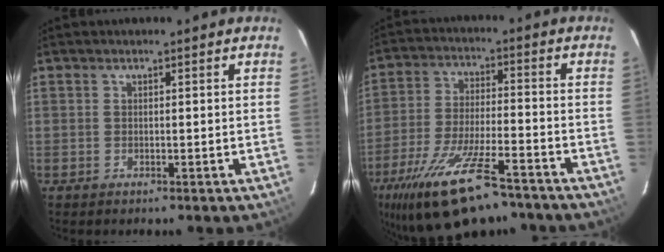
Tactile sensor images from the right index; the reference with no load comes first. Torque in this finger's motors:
{"motor_torque": [1.86, -0.28, 1.05, 0.21]}